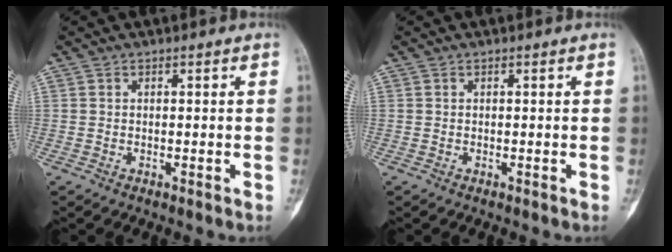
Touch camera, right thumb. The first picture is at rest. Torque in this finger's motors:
{"motor_torque": [0.00, 0.01, 0.03, -0.03, 0.01]}